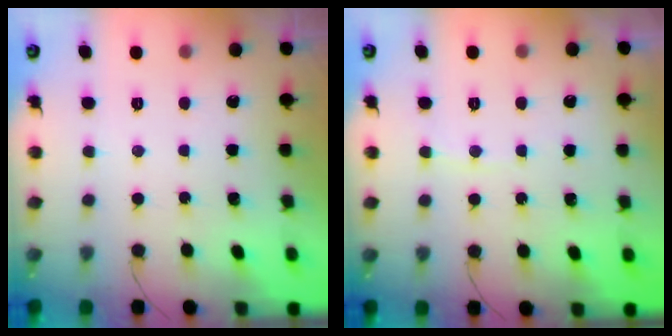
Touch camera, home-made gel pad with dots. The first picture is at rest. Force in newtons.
{"total": 2.9, "press": 2.9, "slide": 0.3}